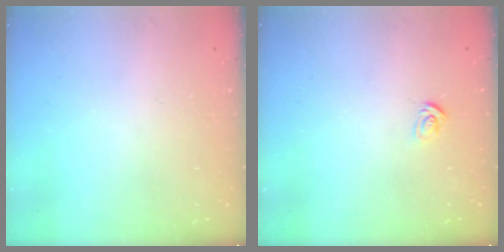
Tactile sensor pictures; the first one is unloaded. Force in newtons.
{"total": 2.6, "press": 2.6, "slide": 0.2}